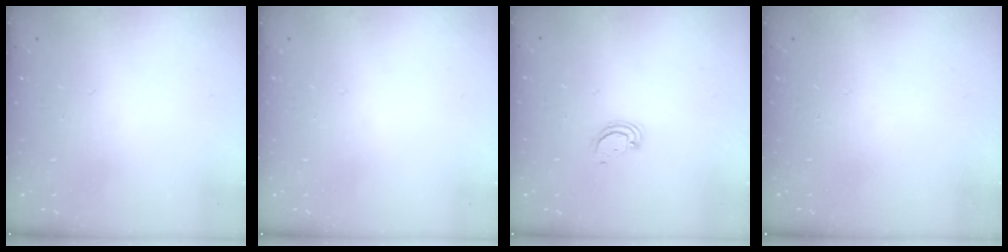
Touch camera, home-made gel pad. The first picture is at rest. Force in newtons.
{"total": 0.0}
{"total": 2.9, "press": 2.8, "slide": 0.2}
{"total": 0.0}